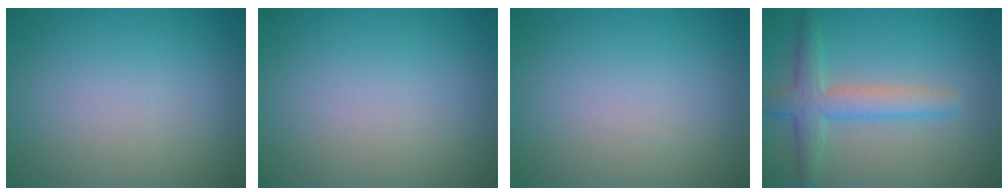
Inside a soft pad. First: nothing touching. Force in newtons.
{"total": 0.0}
{"total": 0.0}
{"total": 3.9, "press": 3.9, "slide": 0.2}